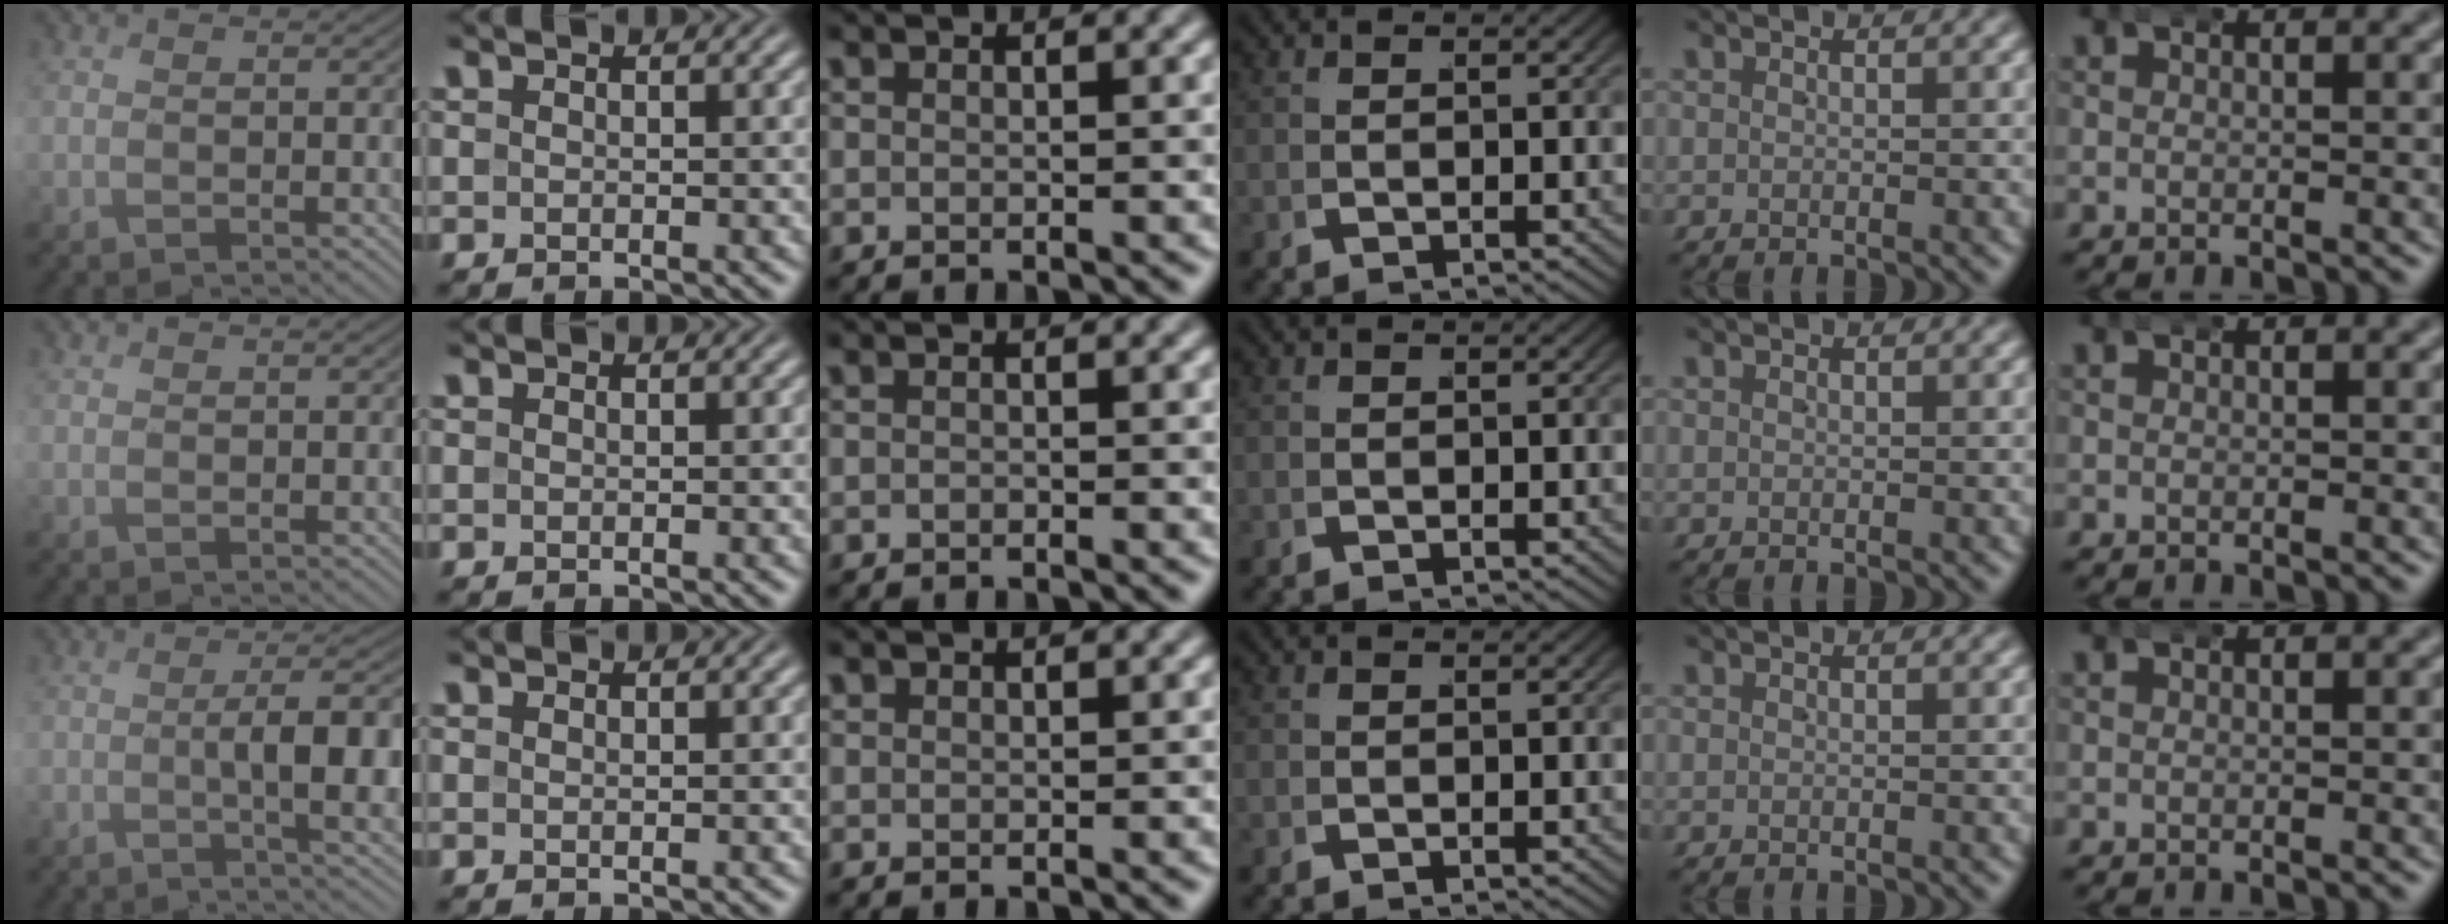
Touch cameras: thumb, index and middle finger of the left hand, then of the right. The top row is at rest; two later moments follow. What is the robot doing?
{"motion": "wrap", "object": "aluminum foil"}